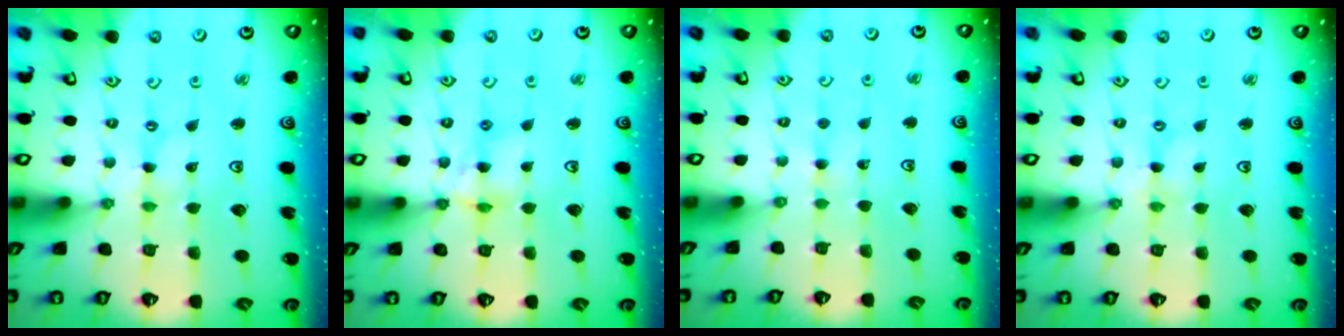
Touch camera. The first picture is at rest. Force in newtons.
{"total": 6.0, "press": 6.0, "slide": 0.5}
{"total": 2.5, "press": 2.5, "slide": 0.3}
{"total": 0.5, "press": 0.5, "slide": 0.1}